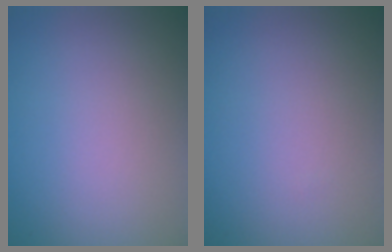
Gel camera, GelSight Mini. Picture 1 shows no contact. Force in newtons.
{"total": 0.0}